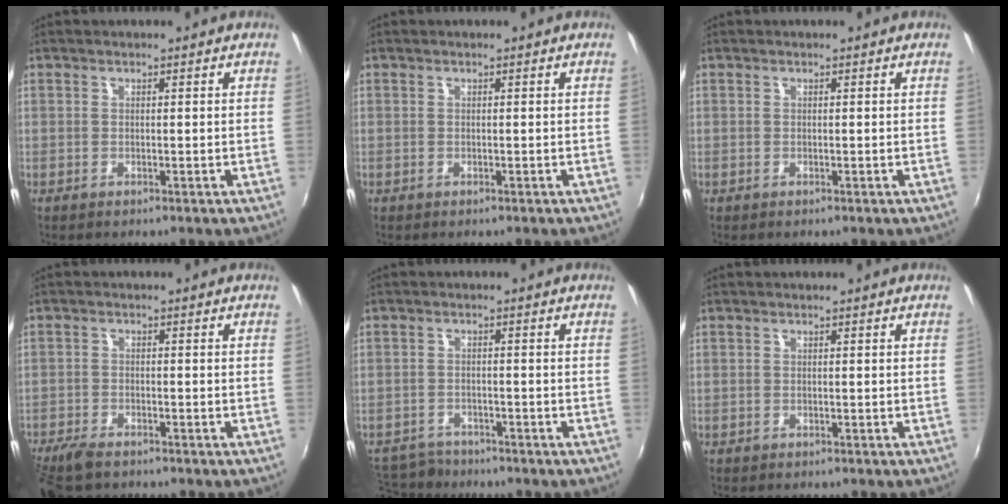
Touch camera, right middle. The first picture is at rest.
{"total": 1.0, "force": [0.4, -0.8, -0.3], "torque": [0.012, -0.003, 0.005]}
{"total": 0.0}
{"total": 6.8, "force": [-5.6, 2.3, 3.2], "torque": [-0.088, -0.023, -0.107]}
{"total": 7.8, "force": [-6.7, 3.5, 2.0], "torque": [-0.066, -0.006, -0.112]}
{"total": 0.7, "force": [-0.1, -0.6, -0.3], "torque": [0.007, -0.003, -0.001]}